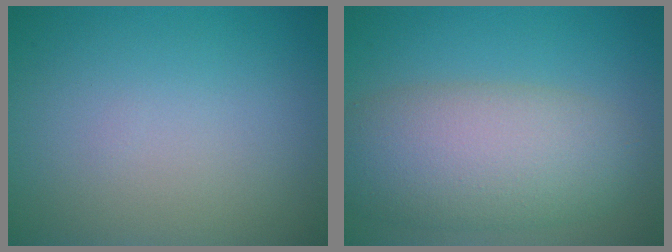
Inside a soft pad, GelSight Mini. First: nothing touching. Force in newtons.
{"total": 8.0, "press": 8.0, "slide": 0.5}